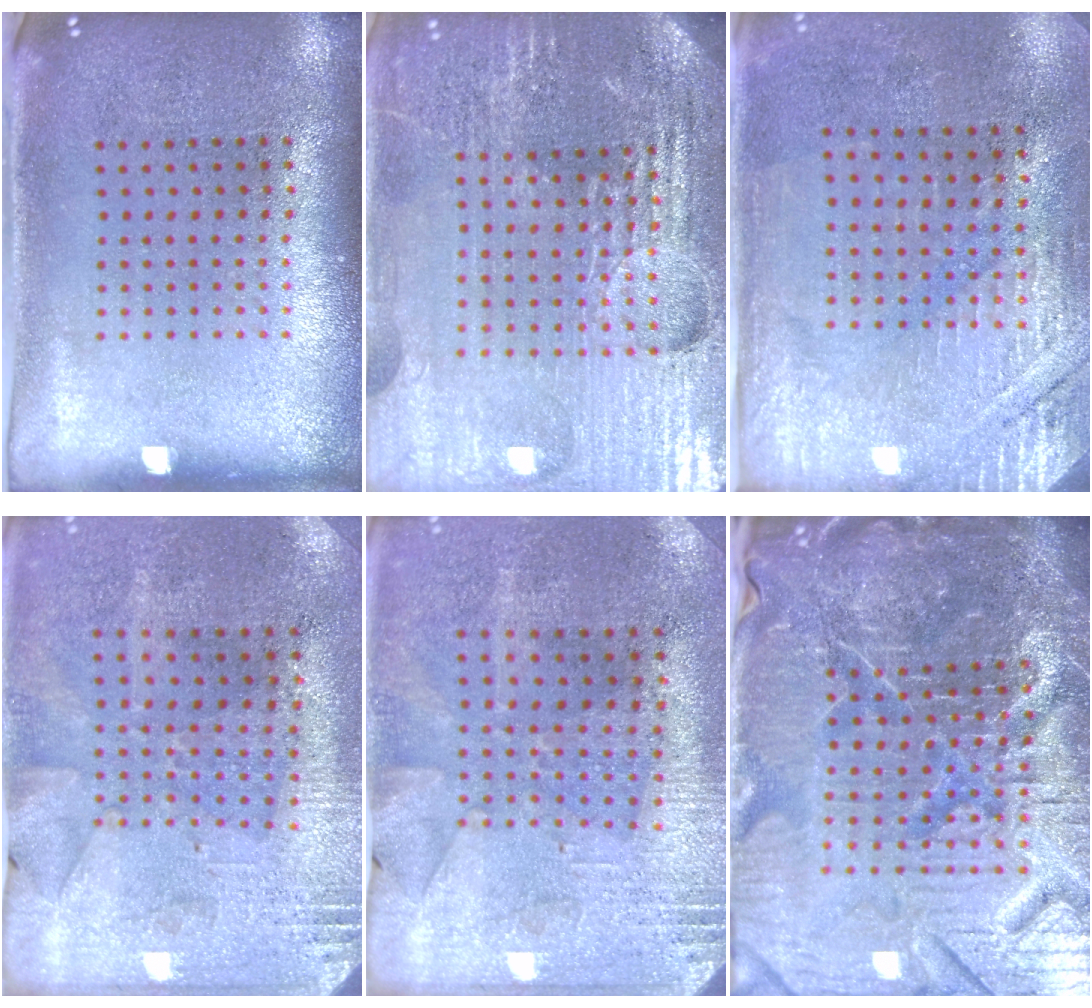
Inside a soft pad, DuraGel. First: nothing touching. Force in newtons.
{"total": 5.5, "press": 5.0, "slide": 2.4}
{"total": 2.8, "press": 2.6, "slide": 0.9}
{"total": 2.7, "press": 2.3, "slide": 1.5}
{"total": 2.7, "press": 2.4, "slide": 1.3}
{"total": 7.3, "press": 6.5, "slide": 3.4}